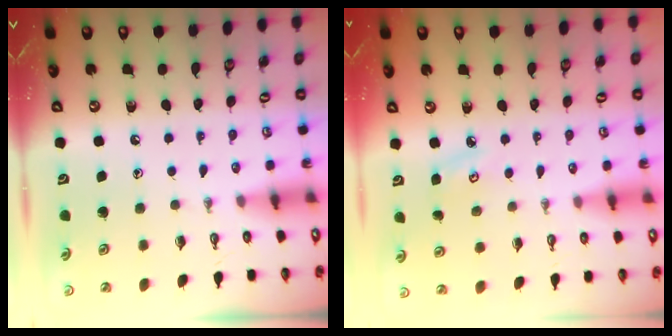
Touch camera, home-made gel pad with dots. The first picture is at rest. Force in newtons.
{"total": 3.6, "press": 3.6, "slide": 0.4}